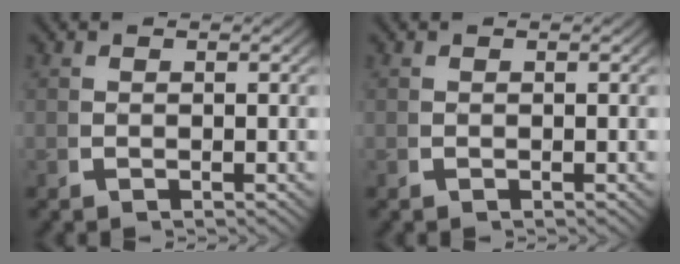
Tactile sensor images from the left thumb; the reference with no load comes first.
{"total": 0.0}